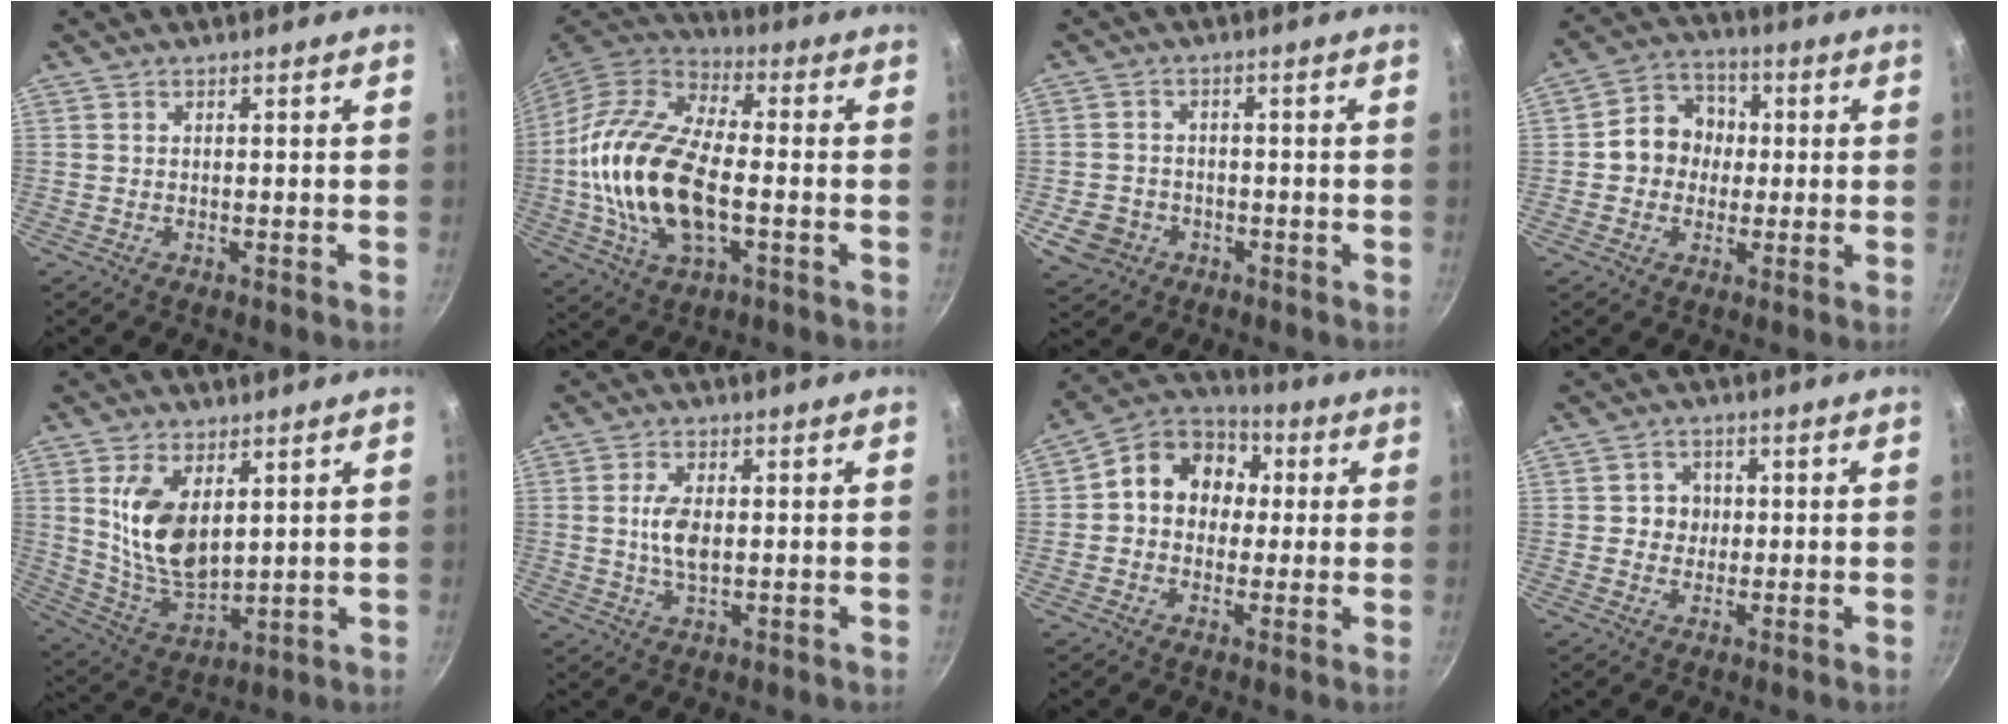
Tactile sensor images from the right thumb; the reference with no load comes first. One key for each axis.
{"total": 21.7, "fx": -2.4, "fy": 11.2, "fz": 18.4, "tx": -0.353, "ty": 0.029, "tz": -0.052}
{"total": 6.1, "fx": -2.3, "fy": 5.2, "fz": 2.3, "tx": -0.034, "ty": 0.020, "tz": -0.033}
{"total": 9.5, "fx": 0.2, "fy": 8.5, "fz": 4.4, "tx": -0.030, "ty": 0.022, "tz": -0.015}
{"total": 13.0, "fx": 3.7, "fy": 7.2, "fz": 10.3, "tx": -0.178, "ty": -0.033, "tz": 0.085}
{"total": 5.6, "fx": 0.4, "fy": 2.9, "fz": 4.8, "tx": -0.094, "ty": 0.000, "tz": 0.006}
{"total": 13.0, "fx": 1.6, "fy": 10.7, "fz": 7.2, "tx": -0.074, "ty": 0.030, "tz": 0.003}
{"total": 3.6, "fx": 0.2, "fy": 3.4, "fz": 1.1, "tx": 0.009, "ty": 0.003, "tz": -0.002}